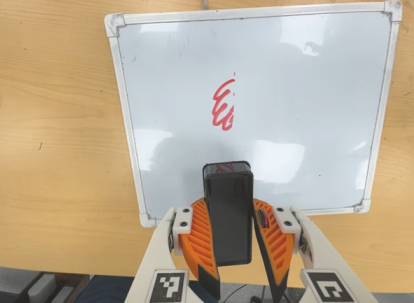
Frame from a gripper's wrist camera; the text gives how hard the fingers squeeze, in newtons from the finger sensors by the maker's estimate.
{"total": 8.9, "left": 8.7, "right": 9.1}